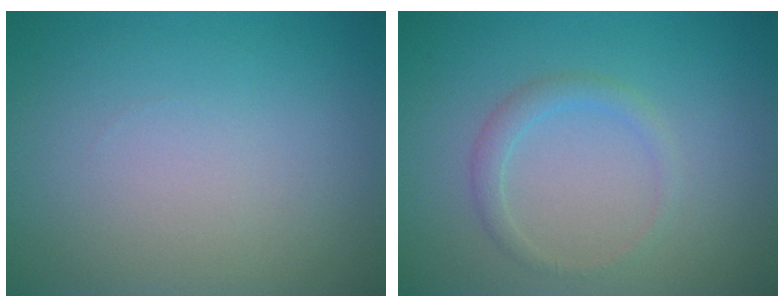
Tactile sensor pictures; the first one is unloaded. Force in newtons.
{"total": 1.5, "press": 1.5, "slide": 0.1}